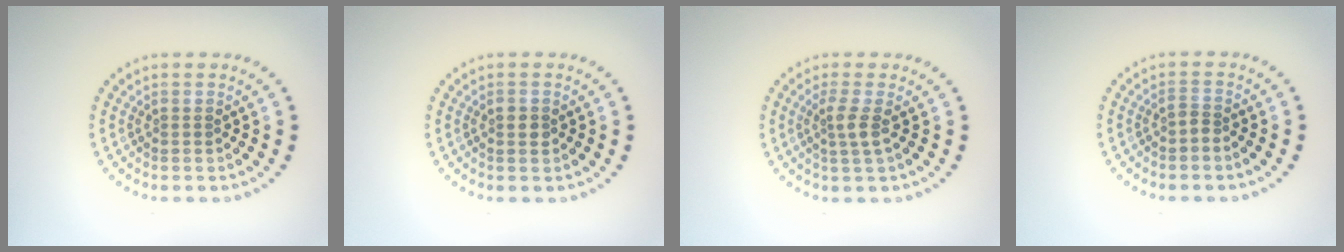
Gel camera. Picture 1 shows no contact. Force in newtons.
{"total": 0.9, "press": 0.8, "slide": 0.2}
{"total": 1.8, "press": 1.3, "slide": 1.2}
{"total": 0.9, "press": 0.5, "slide": 0.7}